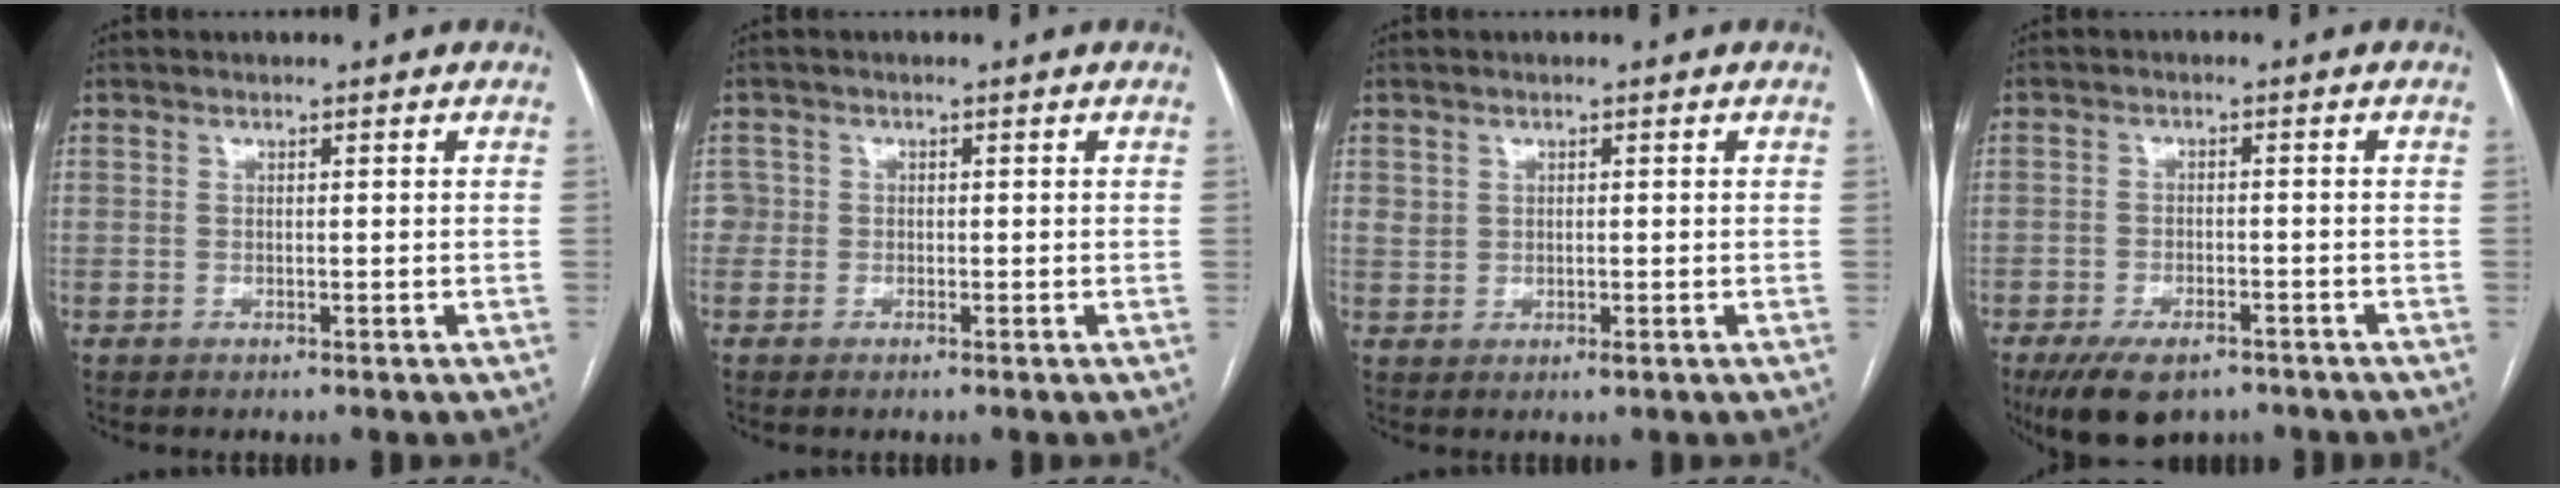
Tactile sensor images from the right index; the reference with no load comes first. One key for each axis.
{"total": 1.7, "fx": -0.3, "fy": 1.7, "fz": 0.0, "tx": 0.014, "ty": 0.007, "tz": -0.011}
{"total": 1.9, "fx": 0.5, "fy": 1.5, "fz": 1.1, "tx": -0.025, "ty": 0.001, "tz": 0.013}
{"total": 8.1, "fx": -5.8, "fy": 3.6, "fz": 4.4, "tx": -0.075, "ty": -0.006, "tz": -0.093}